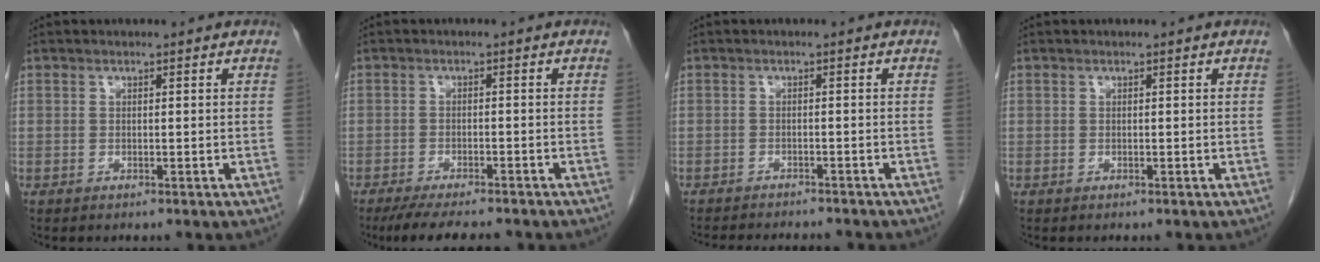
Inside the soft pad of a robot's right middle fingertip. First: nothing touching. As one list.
[{"total": 8.8, "force": [-7.6, 1.3, 4.2], "torque": [-0.062, -0.016, -0.116]}, {"total": 8.5, "force": [-7.9, 1.2, 2.7], "torque": [-0.037, -0.008, -0.105]}, {"total": 0.0}]